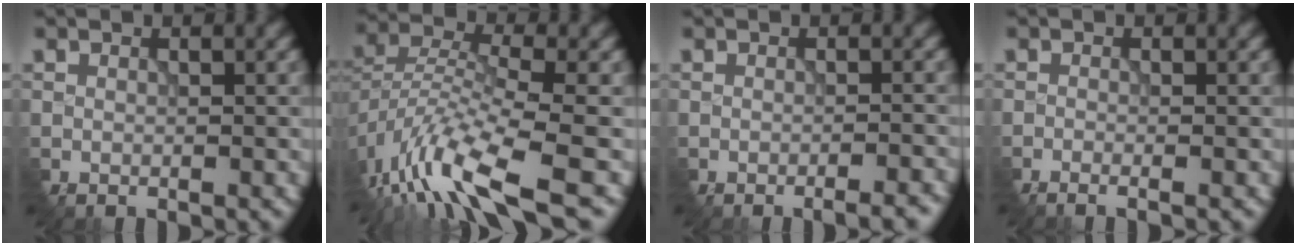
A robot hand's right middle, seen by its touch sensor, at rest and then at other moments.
{"total": 9.2, "force": [-6.1, 3.0, 6.2], "torque": [-0.115, 0.000, -0.120]}
{"total": 3.4, "force": [-2.3, 1.1, 2.2], "torque": [0.000, 0.006, -0.015]}
{"total": 1.8, "force": [-1.2, 0.5, 1.2], "torque": [-0.023, -0.003, -0.020]}